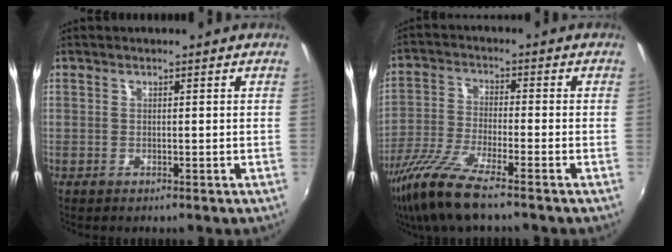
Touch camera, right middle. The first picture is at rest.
{"total": 11.5, "force": [-8.4, 1.2, 7.7], "torque": [-0.167, -0.030, -0.164]}